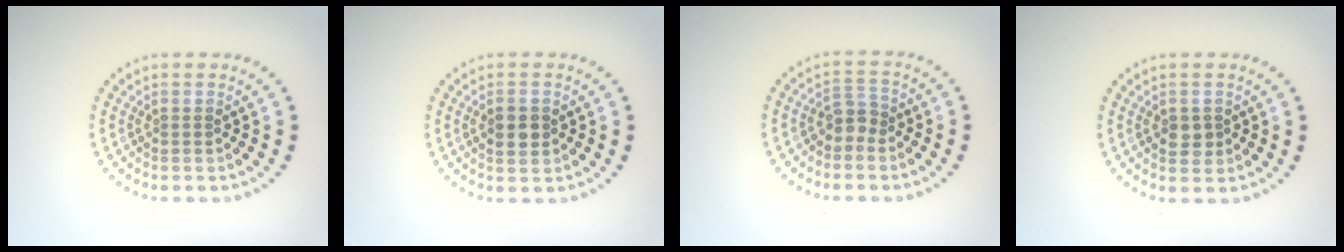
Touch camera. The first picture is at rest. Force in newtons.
{"total": 2.3, "press": 2.3, "slide": 0.1}
{"total": 1.8, "press": 1.5, "slide": 1.0}
{"total": 1.7, "press": 1.7, "slide": 0.3}